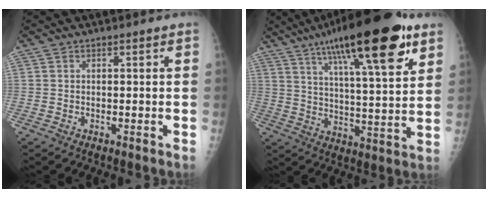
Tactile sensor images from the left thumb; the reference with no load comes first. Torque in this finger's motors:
{"motor_torque": [2.80, -0.04, 1.87, -0.90, 0.48]}